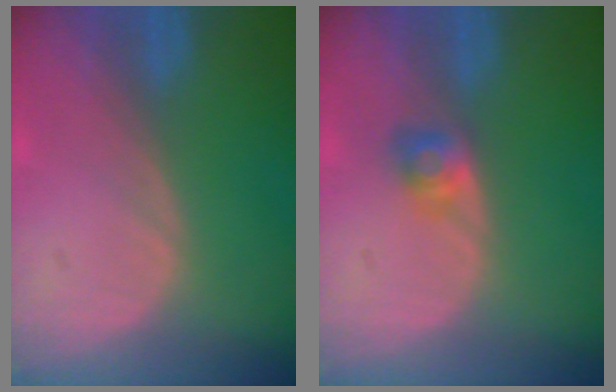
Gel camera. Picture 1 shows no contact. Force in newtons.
{"total": 2.6, "press": 2.4, "slide": 1.0}